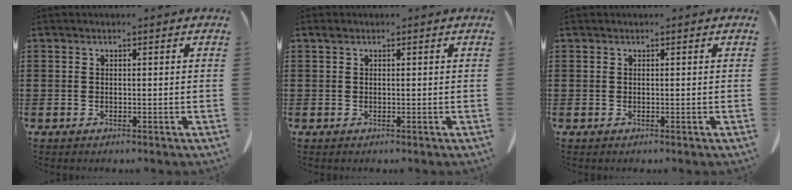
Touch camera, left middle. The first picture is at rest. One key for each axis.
{"total": 0.5, "fx": 0.3, "fy": 0.3, "fz": 0.3, "tx": -0.007, "ty": 0.001, "tz": 0.007}
{"total": 0.0}